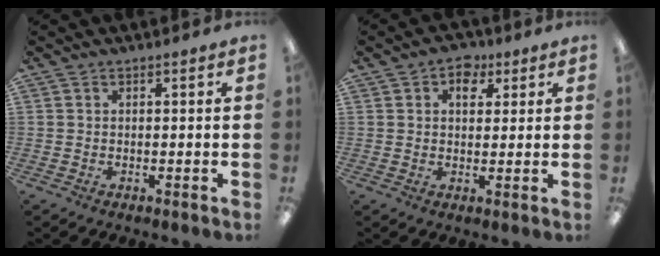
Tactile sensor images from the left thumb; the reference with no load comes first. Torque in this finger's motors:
{"motor_torque": [-0.15, -0.13, 0.01, 0.00, 0.07]}